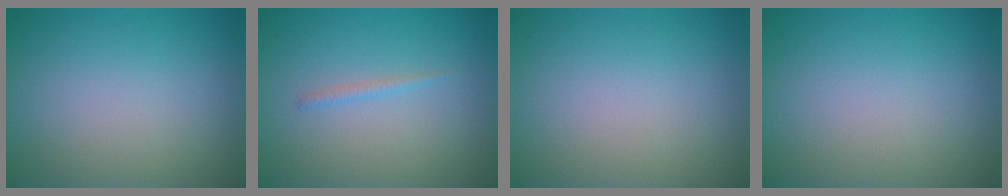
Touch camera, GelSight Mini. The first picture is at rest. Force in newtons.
{"total": 0.7, "press": 0.7, "slide": 0.1}
{"total": 0.0}
{"total": 0.0}